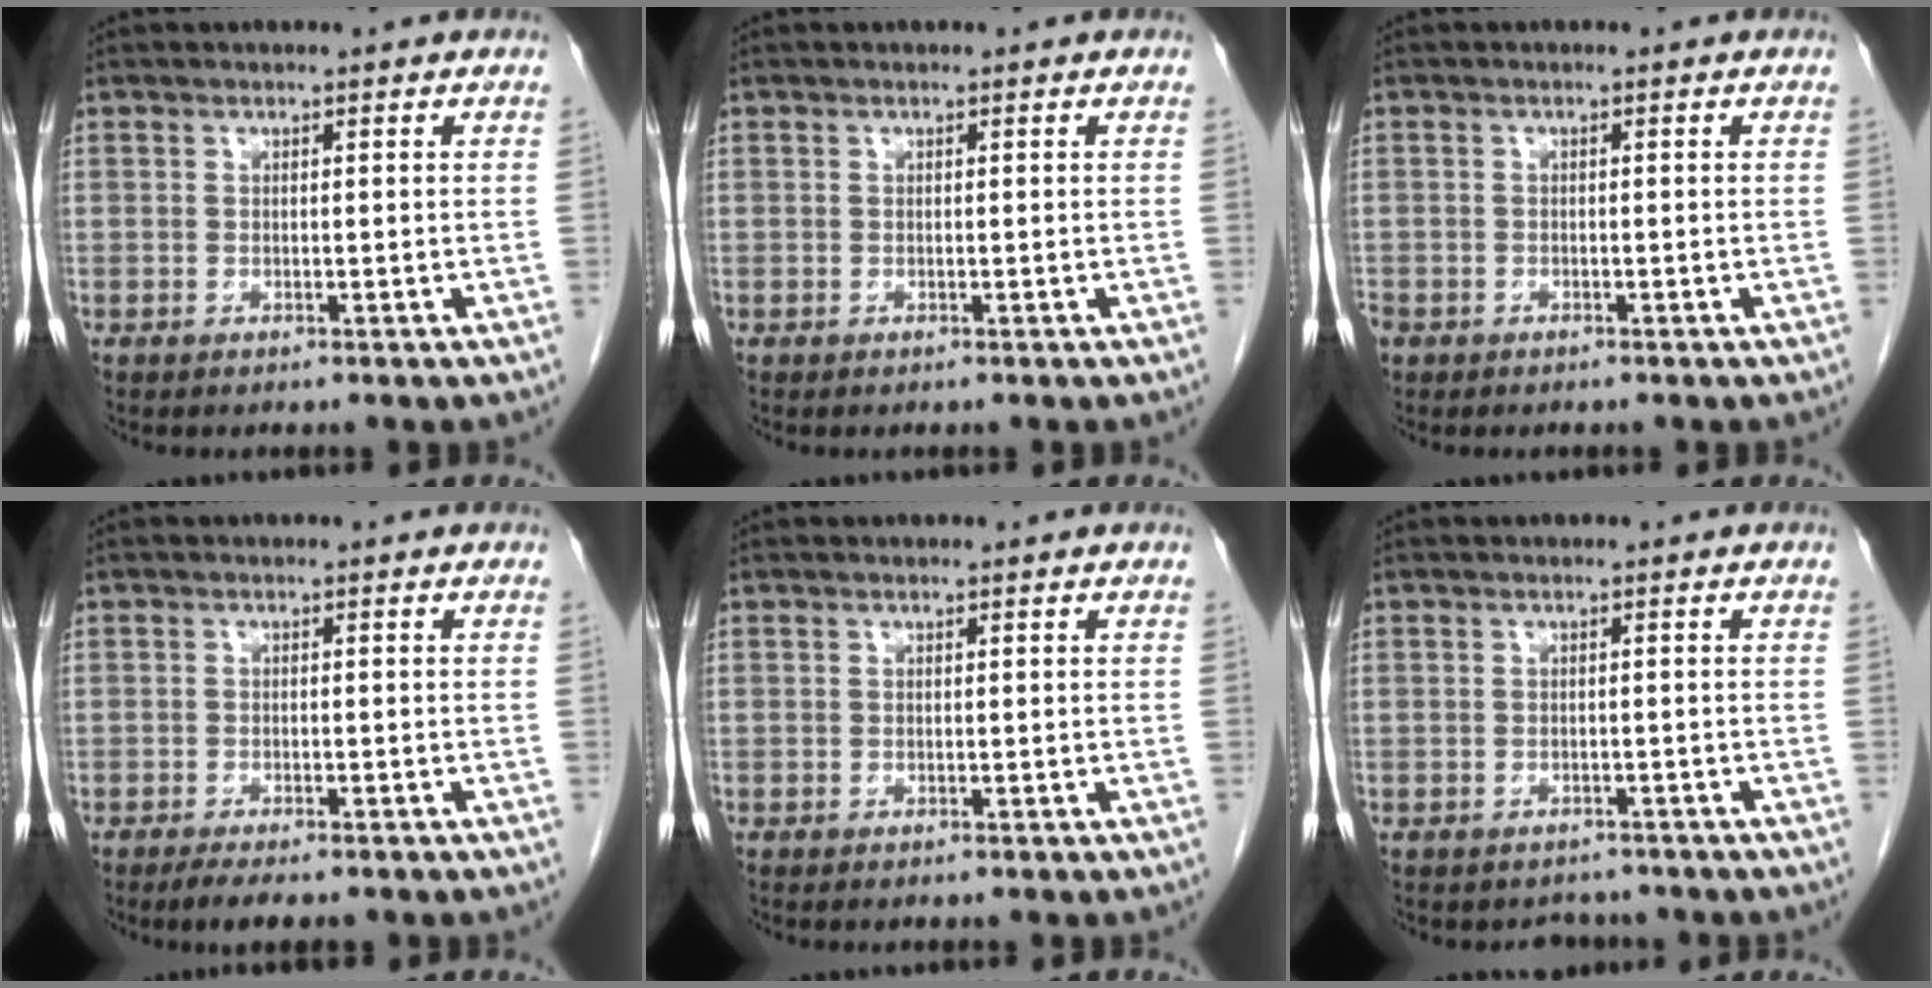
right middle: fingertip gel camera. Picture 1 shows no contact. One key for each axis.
{"total": 0.0}
{"total": 2.6, "fx": -1.6, "fy": 1.8, "fz": 0.8, "tx": -0.025, "ty": -0.002, "tz": -0.031}
{"total": 4.4, "fx": -3.5, "fy": 1.0, "fz": 2.4, "tx": -0.036, "ty": -0.009, "tz": -0.050}
{"total": 0.7, "fx": -0.6, "fy": 0.2, "fz": 0.3, "tx": -0.005, "ty": -0.001, "tz": -0.007}
{"total": 2.7, "fx": -2.3, "fy": 1.3, "fz": -0.3, "tx": 0.000, "ty": 0.007, "tz": -0.033}